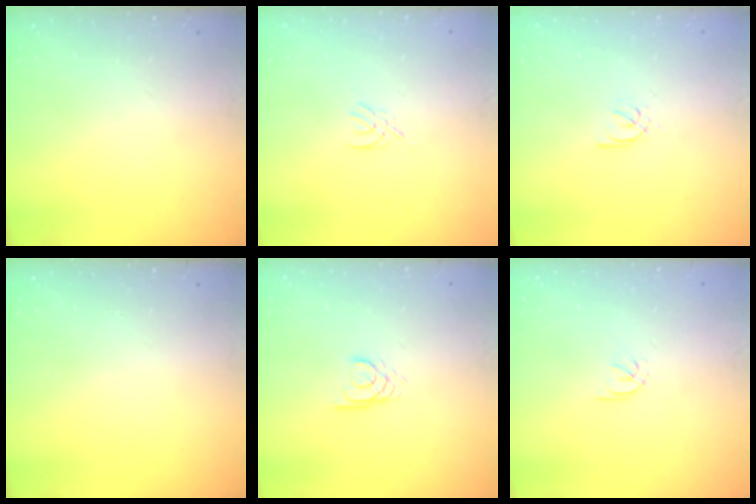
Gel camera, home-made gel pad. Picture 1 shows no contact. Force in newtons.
{"total": 2.0, "press": 1.9, "slide": 0.4}
{"total": 2.1, "press": 2.1, "slide": 0.2}
{"total": 0.0}
{"total": 2.4, "press": 2.4, "slide": 0.3}
{"total": 1.5, "press": 1.4, "slide": 0.5}